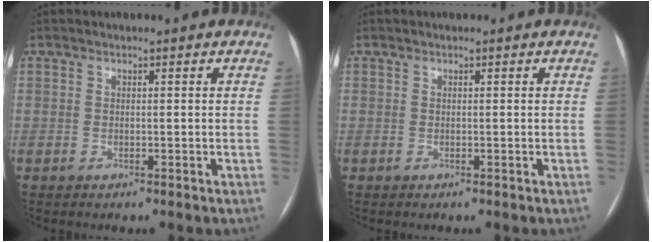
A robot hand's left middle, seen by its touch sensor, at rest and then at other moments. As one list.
[{"total": 0.0}]